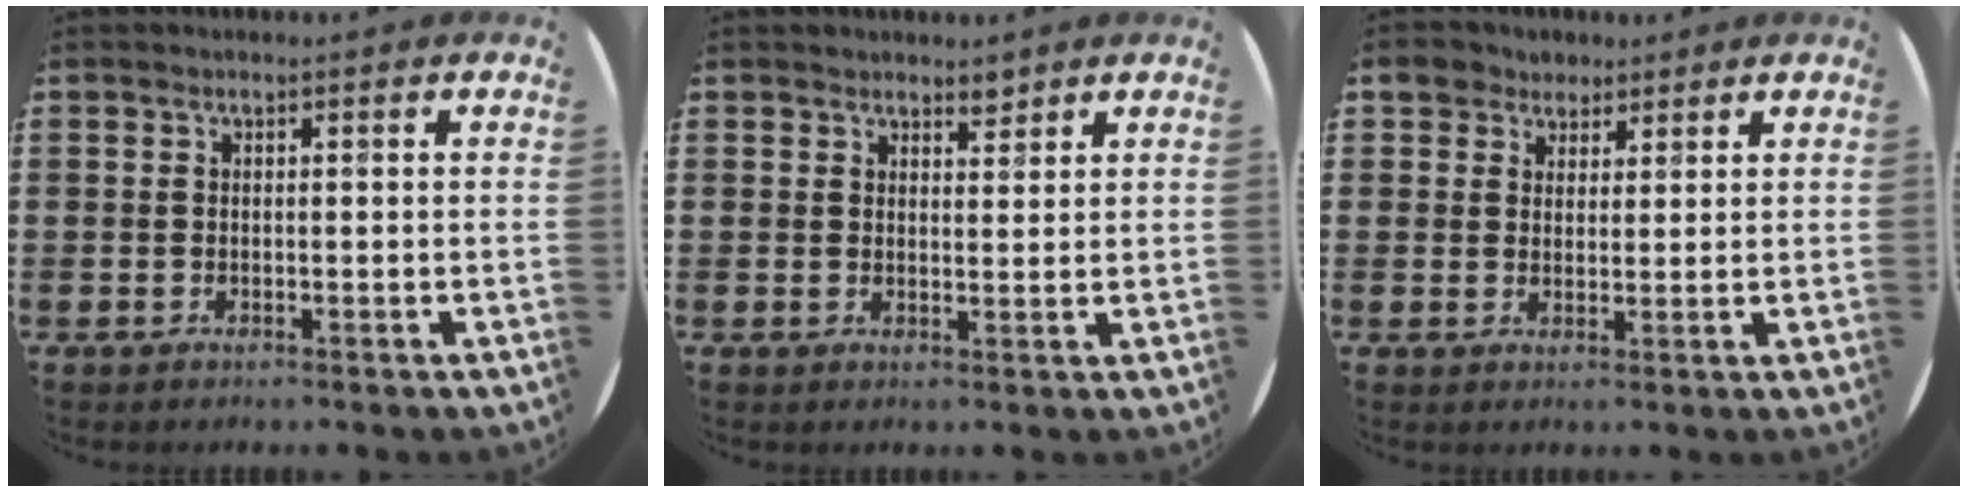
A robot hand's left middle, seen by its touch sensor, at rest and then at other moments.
{"total": 2.1, "force": [2.0, 0.5, 0.2], "torque": [0.005, -0.004, 0.035]}
{"total": 4.0, "force": [3.1, 2.6, 0.3], "torque": [-0.013, 0.006, 0.056]}